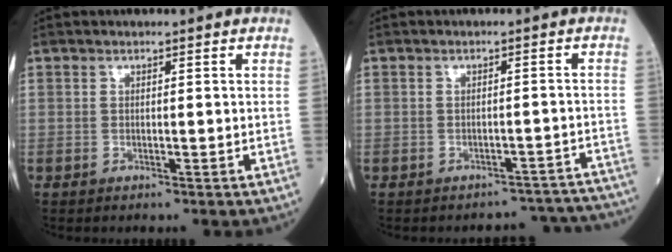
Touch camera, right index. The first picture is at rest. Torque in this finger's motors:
{"motor_torque": [0.03, -0.26, -0.31, -0.16]}